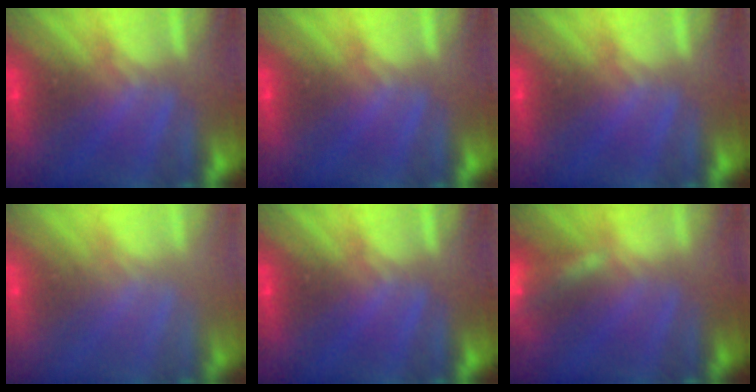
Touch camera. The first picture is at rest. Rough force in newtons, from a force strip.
{"total": 0.0}
{"total": 0.0}
{"total": 2.8}
{"total": 0.0}
{"total": 5.8}